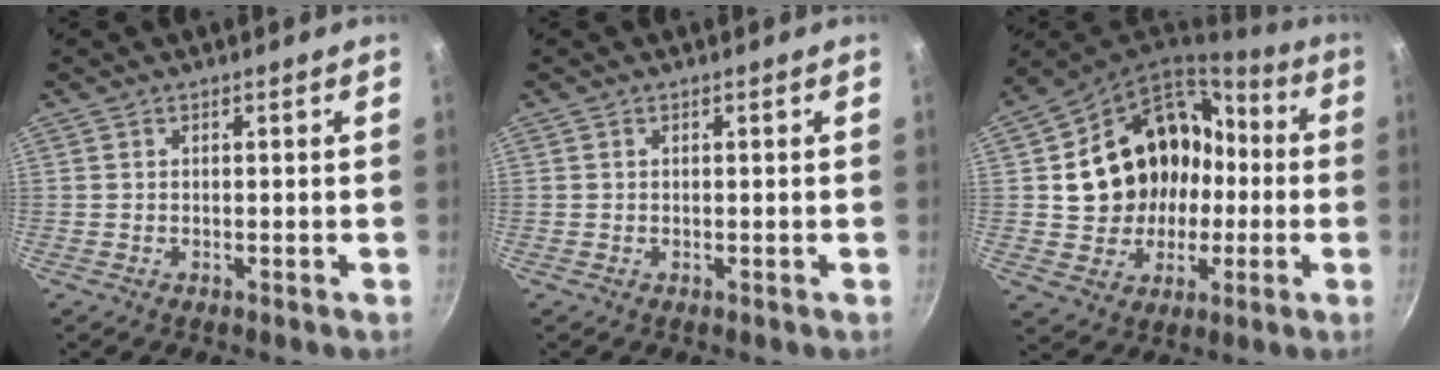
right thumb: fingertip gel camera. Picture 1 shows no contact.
{"total": 0.0}
{"total": 21.2, "force": [-0.3, 17.8, 11.6], "torque": [-0.169, 0.057, 0.015]}